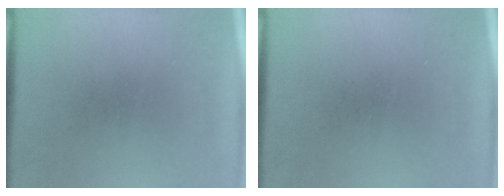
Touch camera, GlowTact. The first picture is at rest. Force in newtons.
{"total": 0.0}